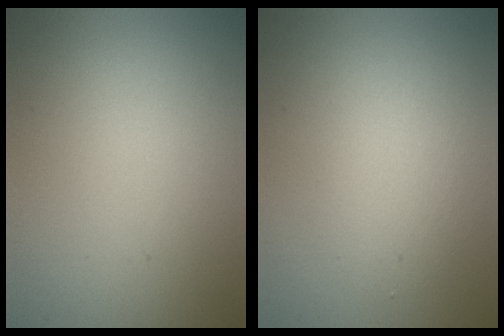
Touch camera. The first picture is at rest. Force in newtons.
{"total": 2.3, "press": 2.3, "slide": 0.1}